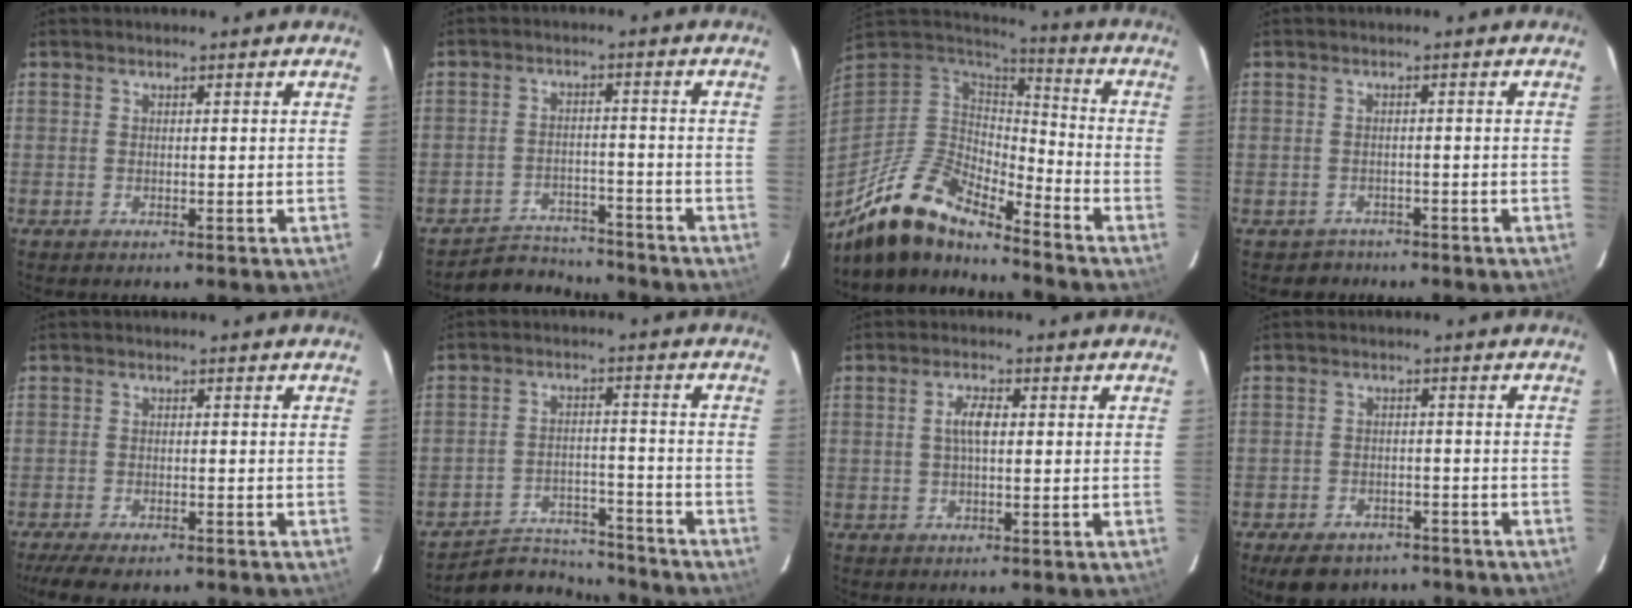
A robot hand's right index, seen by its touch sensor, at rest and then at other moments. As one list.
[{"total": 8.5, "force": [-8.1, 2.7, 0.6], "torque": [-0.034, 0.015, -0.120]}, {"total": 15.9, "force": [-13.3, 4.1, 7.7], "torque": [-0.156, -0.015, -0.257]}, {"total": 3.0, "force": [-2.1, 2.1, -0.3], "torque": [0.002, 0.011, -0.028]}, {"total": 8.4, "force": [-6.8, 2.4, 4.3], "torque": [-0.106, -0.029, -0.113]}, {"total": 11.8, "force": [-11.0, 3.7, 1.6], "torque": [-0.048, 0.020, -0.161]}, {"total": 3.2, "force": [0.3, 1.1, 3.0], "torque": [-0.060, 0.006, 0.005]}, {"total": 10.3, "force": [-7.8, 5.7, 3.7], "torque": [-0.092, 0.007, -0.102]}]